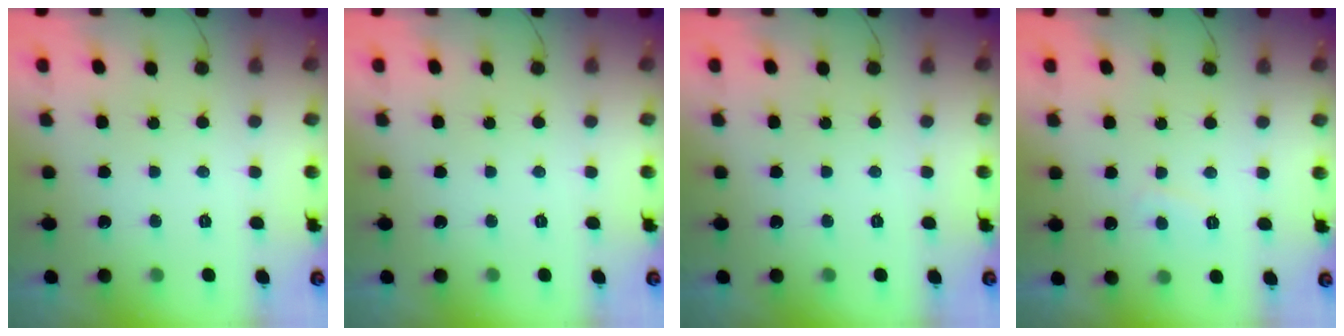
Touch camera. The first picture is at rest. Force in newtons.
{"total": 0.0}
{"total": 0.0}
{"total": 2.0, "press": 1.9, "slide": 0.5}